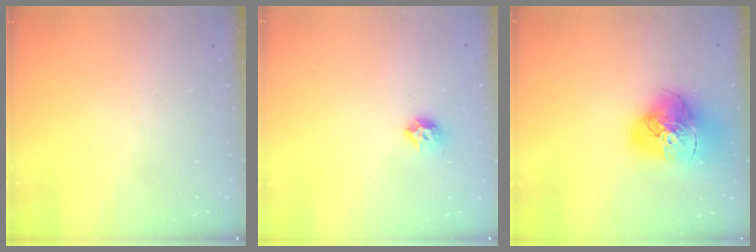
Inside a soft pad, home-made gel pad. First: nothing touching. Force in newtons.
{"total": 7.9, "press": 7.8, "slide": 1.0}
{"total": 17.1, "press": 17.0, "slide": 2.1}